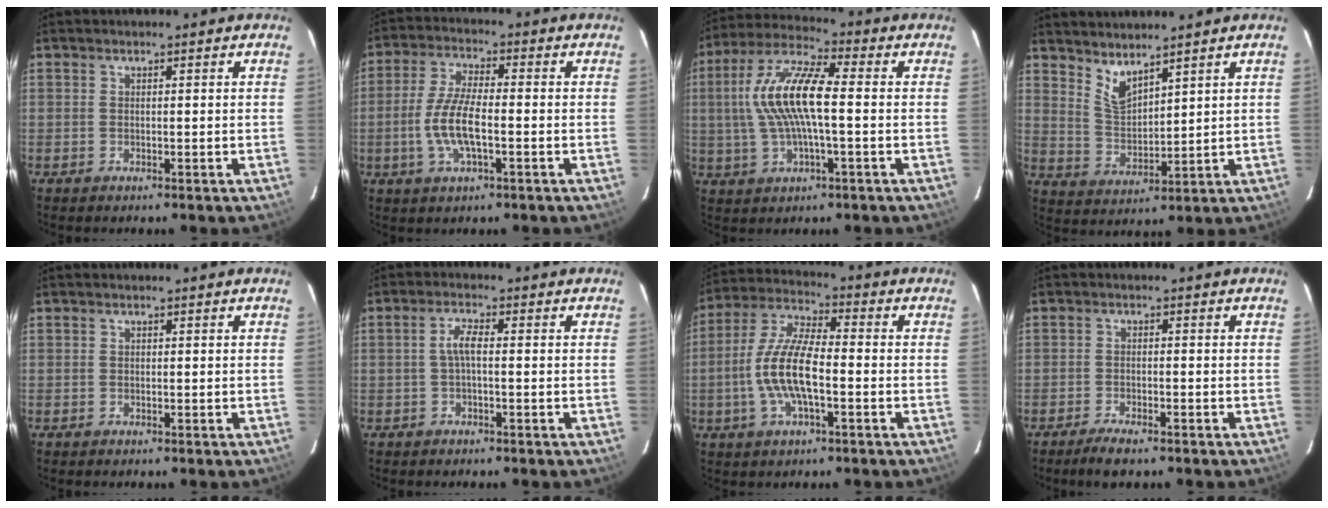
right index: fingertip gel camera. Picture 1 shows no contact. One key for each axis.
{"total": 8.9, "fx": -2.2, "fy": 2.8, "fz": 8.1, "tx": -0.169, "ty": -0.001, "tz": -0.044}
{"total": 13.3, "fx": 0.3, "fy": 3.6, "fz": 12.8, "tx": -0.257, "ty": 0.015, "tz": 0.002}
{"total": 5.8, "fx": 4.7, "fy": 1.7, "fz": 3.0, "tx": -0.053, "ty": -0.008, "tz": 0.098}
{"total": 0.0}
{"total": 2.8, "fx": -0.3, "fy": 0.5, "fz": 2.8, "tx": -0.057, "ty": 0.007, "tz": -0.005}
{"total": 12.1, "fx": -2.9, "fy": 3.8, "fz": 11.1, "tx": -0.231, "ty": 0.002, "tz": -0.058}
{"total": 3.9, "fx": -3.1, "fy": 0.8, "fz": 2.3, "tx": -0.059, "ty": -0.007, "tz": -0.058}